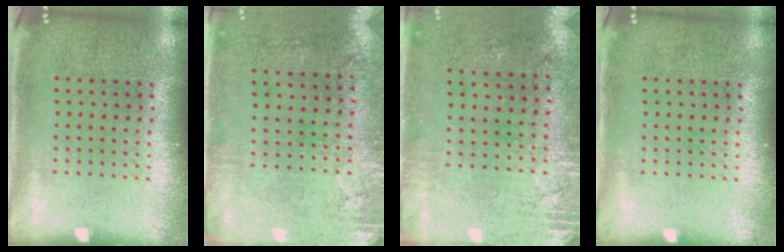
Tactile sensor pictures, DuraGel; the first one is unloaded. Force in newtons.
{"total": 2.9, "press": 2.4, "slide": 1.7}
{"total": 2.8, "press": 2.3, "slide": 1.6}
{"total": 0.0}